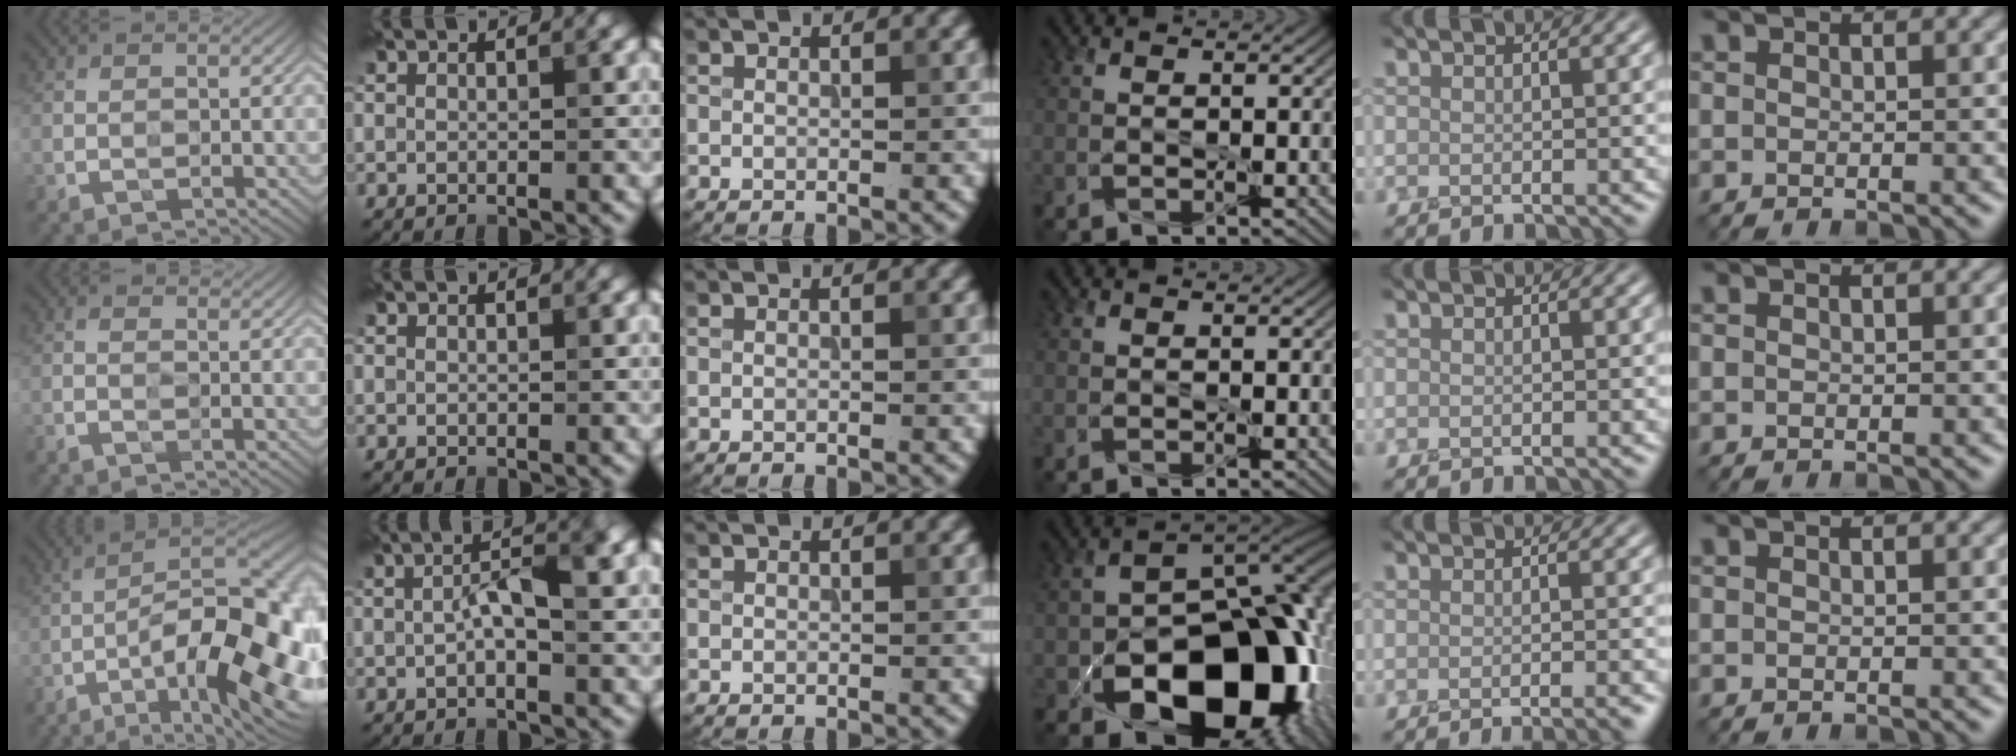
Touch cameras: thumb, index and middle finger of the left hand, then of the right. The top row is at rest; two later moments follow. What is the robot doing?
{"motion": "peel", "object": "tape"}